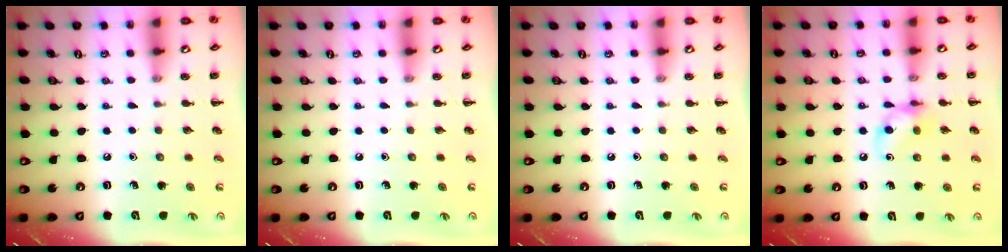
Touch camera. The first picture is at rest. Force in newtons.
{"total": 0.0}
{"total": 0.0}
{"total": 8.6, "press": 8.6, "slide": 0.6}